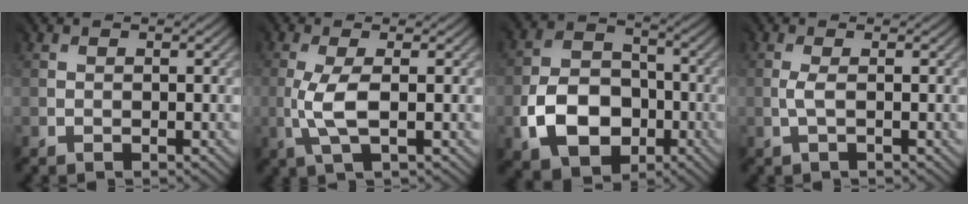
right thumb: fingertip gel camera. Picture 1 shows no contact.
{"total": 3.2, "force": [-0.7, 0.4, 3.1], "torque": [-0.084, 0.002, -0.017]}
{"total": 7.4, "force": [-3.1, 5.7, 3.6], "torque": [-0.075, -0.009, -0.064]}
{"total": 0.8, "force": [-0.3, -0.5, 0.5], "torque": [-0.021, 0.001, -0.008]}